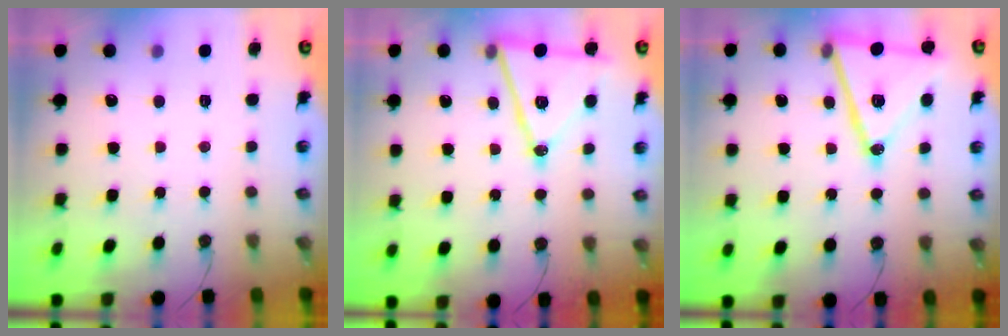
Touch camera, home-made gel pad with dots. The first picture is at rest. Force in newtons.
{"total": 15.4, "press": 14.9, "slide": 3.8}
{"total": 19.2, "press": 18.8, "slide": 3.4}